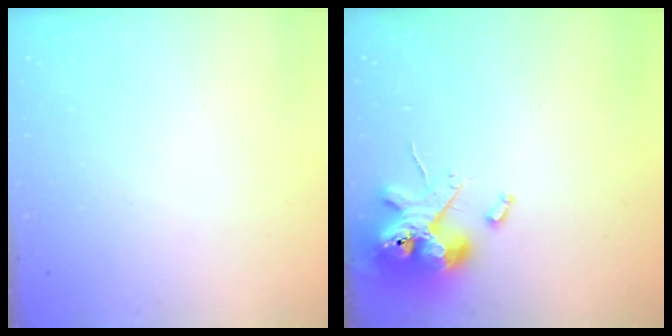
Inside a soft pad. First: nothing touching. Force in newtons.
{"total": 12.7, "press": 12.6, "slide": 2.0}